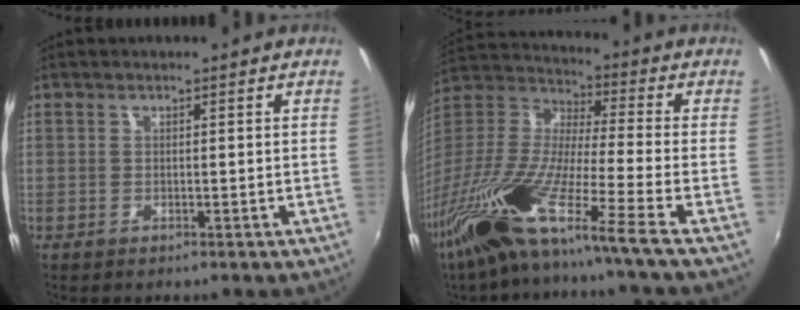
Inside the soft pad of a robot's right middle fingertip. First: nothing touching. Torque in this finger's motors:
{"motor_torque": [1.08, -1.06, 0.35, 0.21]}